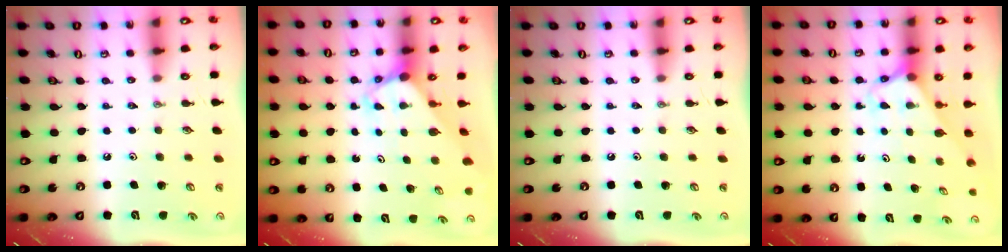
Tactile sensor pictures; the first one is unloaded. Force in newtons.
{"total": 2.9, "press": 2.9, "slide": 0.2}
{"total": 0.0}
{"total": 2.6, "press": 2.6, "slide": 0.1}